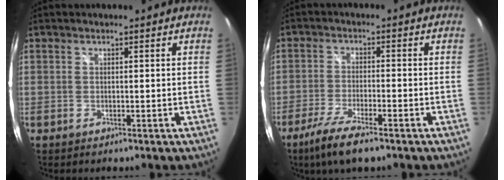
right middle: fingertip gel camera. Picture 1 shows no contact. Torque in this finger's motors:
{"motor_torque": [1.06, -0.62, 0.13, 0.05]}